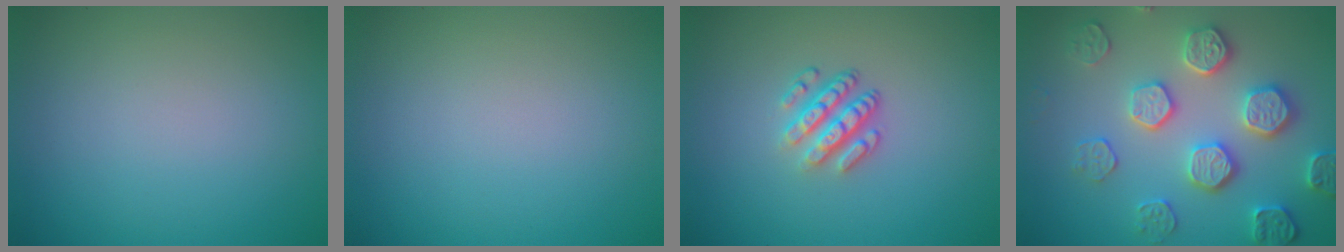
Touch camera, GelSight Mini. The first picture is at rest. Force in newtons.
{"total": 0.0}
{"total": 3.4, "press": 2.5, "slide": 2.2}
{"total": 4.8, "press": 4.7, "slide": 1.0}